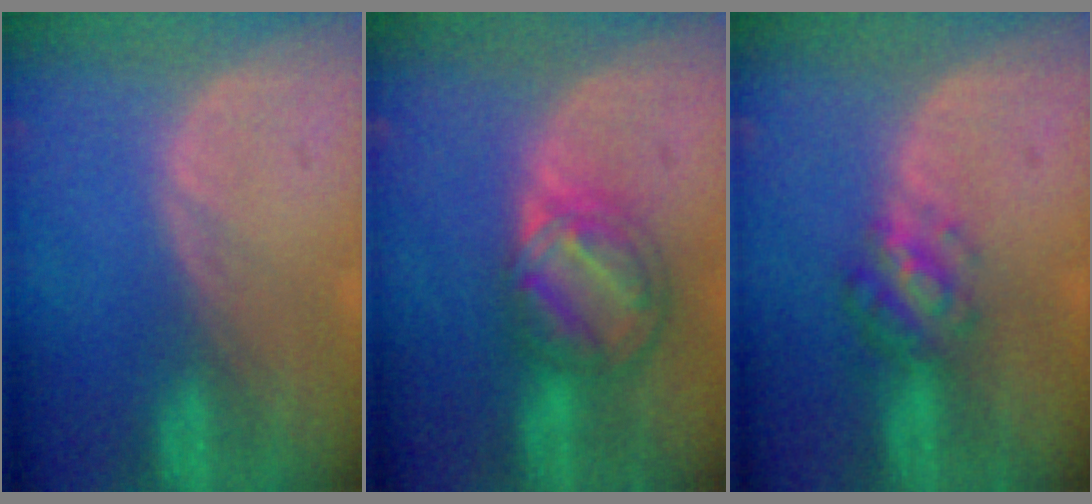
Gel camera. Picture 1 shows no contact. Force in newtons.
{"total": 8.3, "press": 7.1, "slide": 4.4}
{"total": 4.9, "press": 4.4, "slide": 2.0}